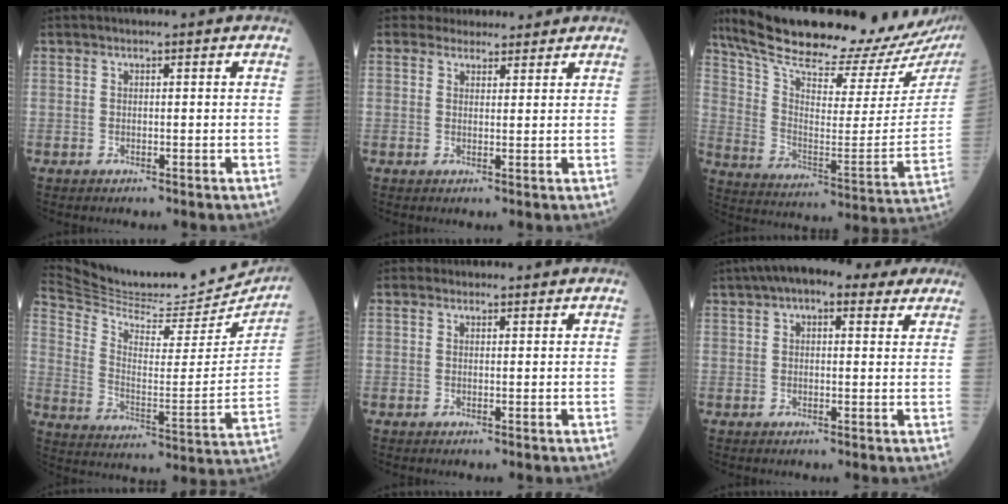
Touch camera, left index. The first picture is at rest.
{"total": 4.5, "force": [4.1, 1.8, 0.3], "torque": [0.003, 0.013, 0.055]}
{"total": 29.0, "force": [24.9, 4.1, 14.2], "torque": [-0.236, -0.071, 0.347]}
{"total": 26.4, "force": [24.8, 4.1, 8.3], "torque": [-0.151, -0.065, 0.347]}
{"total": 0.7, "force": [0.6, 0.4, 0.0], "torque": [-0.004, -0.002, 0.006]}
{"total": 11.1, "force": [7.6, 4.1, 6.9], "torque": [-0.103, 0.048, 0.105]}